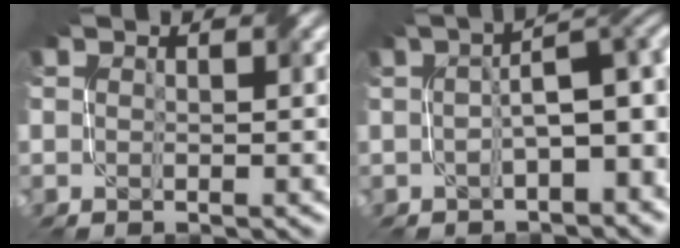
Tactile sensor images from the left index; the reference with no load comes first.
{"total": 6.6, "force": [-0.1, 2.6, 6.1], "torque": [-0.086, 0.016, 0.003]}